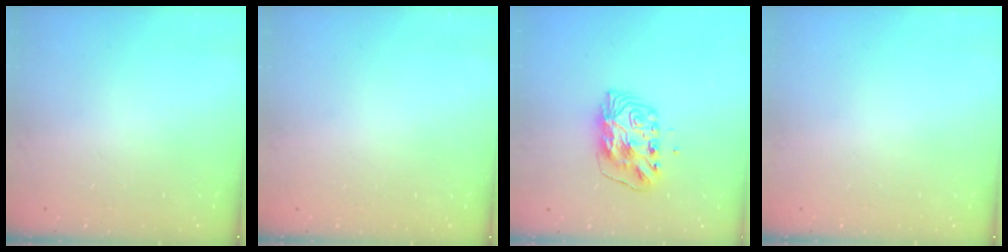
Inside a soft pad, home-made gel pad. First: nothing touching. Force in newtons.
{"total": 0.0}
{"total": 10.3, "press": 10.3, "slide": 0.8}
{"total": 0.0}